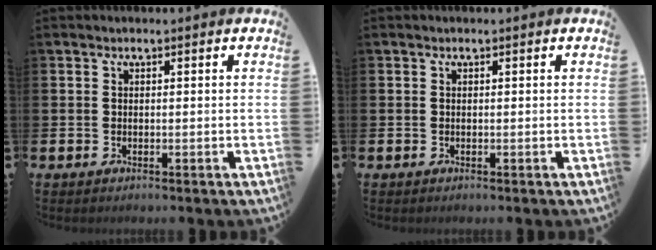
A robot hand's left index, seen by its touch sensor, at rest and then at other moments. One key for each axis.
{"total": 0.0}